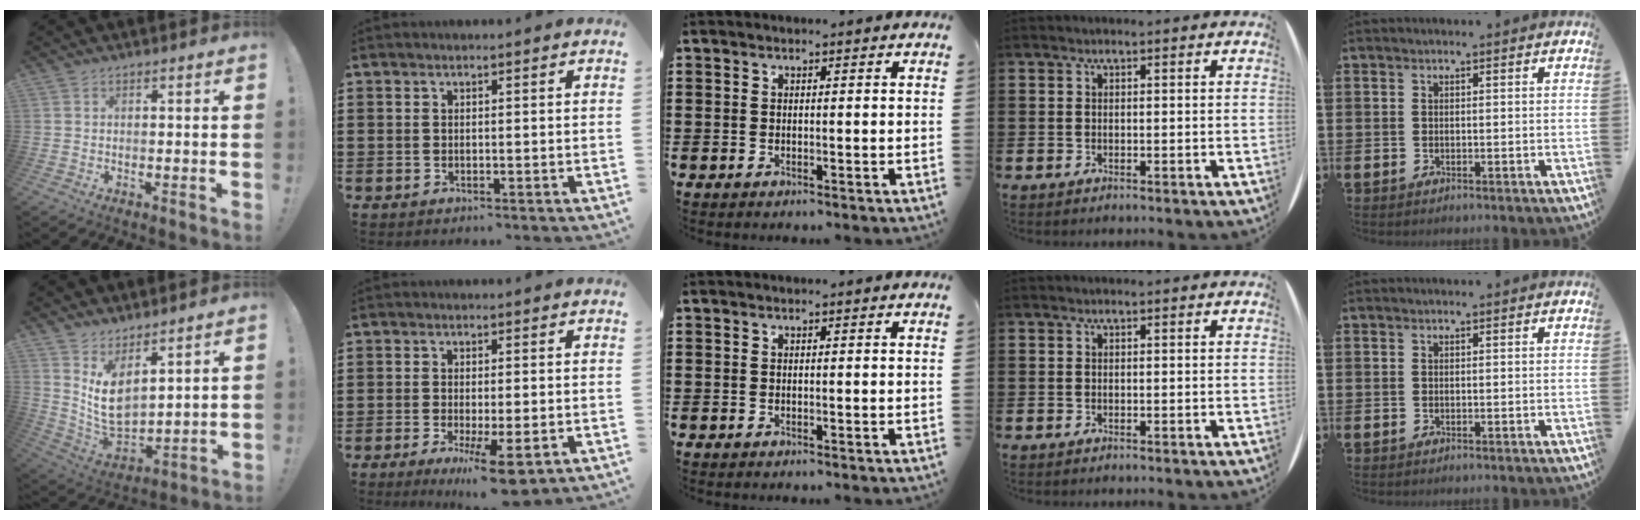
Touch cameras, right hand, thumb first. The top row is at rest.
{"thumb": {"total": 10.4, "force": [5.5, 6.6, 5.9], "torque": [-0.108, -0.061, 0.113]}, "index": {"total": 6.2, "force": [-2.9, 1.1, 5.4], "torque": [-0.097, -0.009, -0.047]}}